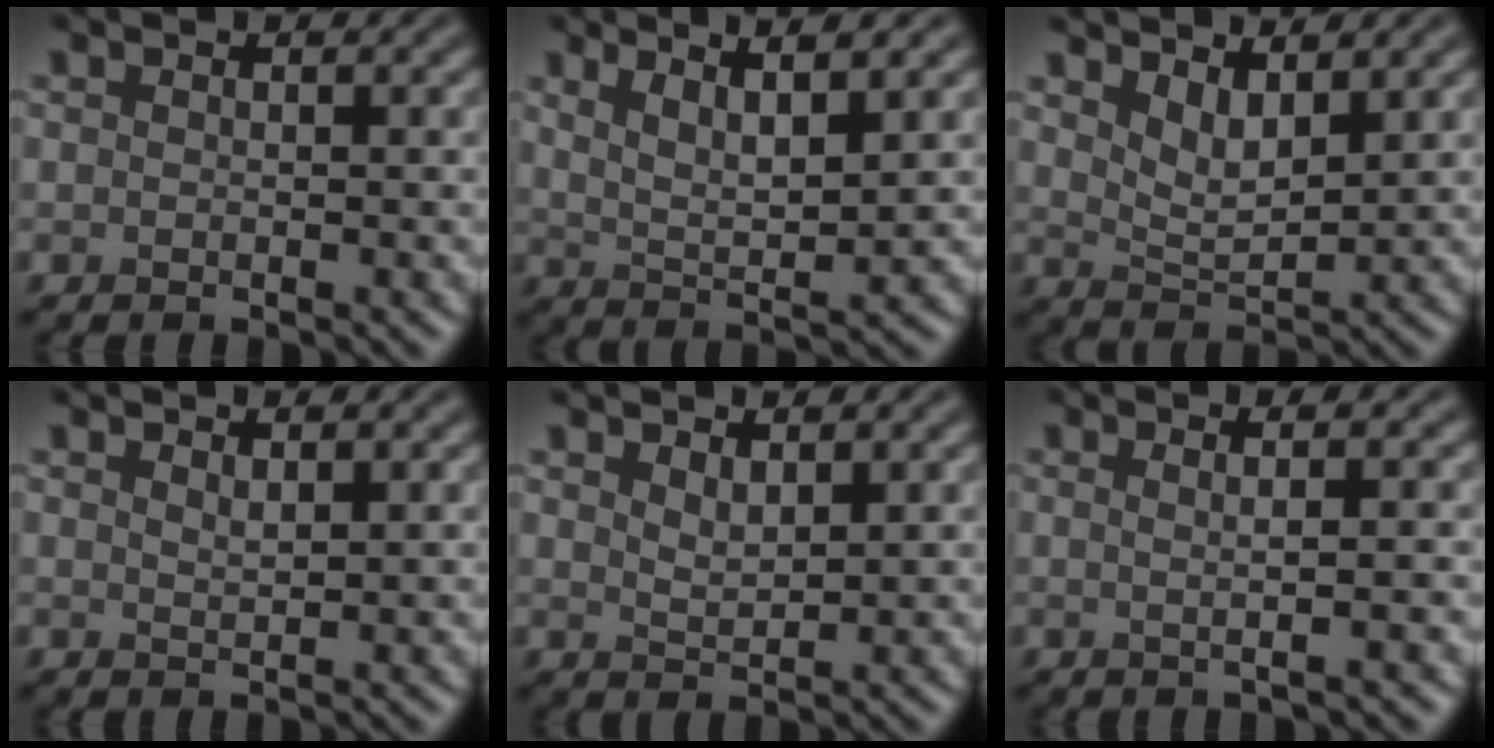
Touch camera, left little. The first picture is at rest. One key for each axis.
{"total": 4.4, "fx": 2.7, "fy": 0.8, "fz": 3.4, "tx": -0.059, "ty": -0.002, "tz": 0.049}
{"total": 3.0, "fx": 2.0, "fy": 1.0, "fz": 2.0, "tx": -0.041, "ty": -0.012, "tz": 0.040}
{"total": 0.9, "fx": 0.8, "fy": 0.1, "fz": 0.4, "tx": -0.007, "ty": 0.000, "tz": 0.015}
{"total": 1.7, "fx": 1.4, "fy": 0.5, "fz": 0.9, "tx": -0.020, "ty": -0.003, "tz": 0.029}
{"total": 4.1, "fx": 1.1, "fy": 1.8, "fz": 3.6, "tx": -0.031, "ty": 0.016, "tz": -0.018}